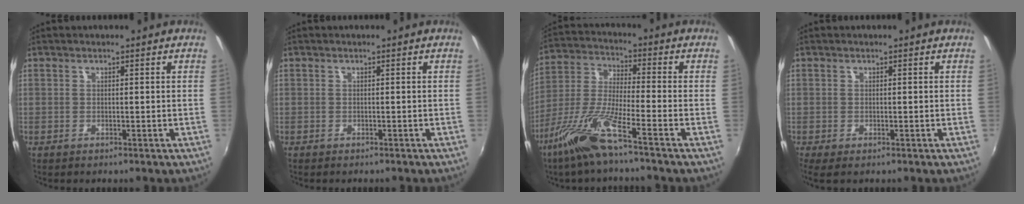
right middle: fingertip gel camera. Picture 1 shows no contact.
{"total": 0.5, "force": [-0.5, 0.2, 0.1], "torque": [-0.003, -0.003, -0.009]}
{"total": 11.0, "force": [-7.2, 0.4, 8.4], "torque": [-0.182, -0.008, -0.143]}
{"total": 1.8, "force": [-0.7, 0.4, 1.6], "torque": [-0.031, -0.008, -0.010]}